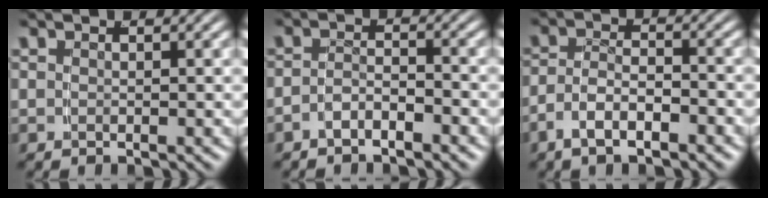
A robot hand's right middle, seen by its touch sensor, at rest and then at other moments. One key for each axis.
{"total": 2.4, "fx": -2.2, "fy": 0.4, "fz": 0.9, "tx": -0.011, "ty": -0.004, "tz": -0.039}
{"total": 3.4, "fx": -2.2, "fy": 1.6, "fz": 2.1, "tx": -0.041, "ty": -0.007, "tz": -0.037}